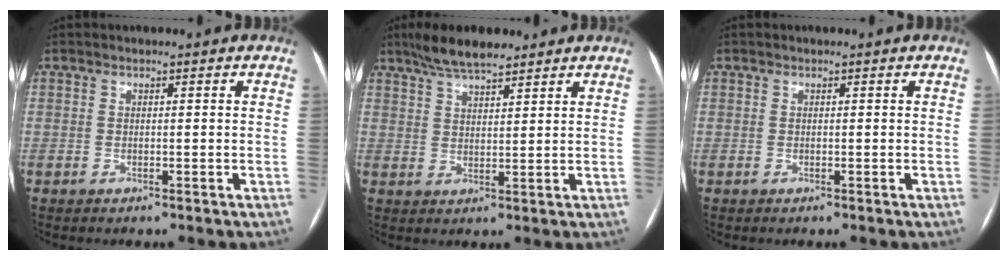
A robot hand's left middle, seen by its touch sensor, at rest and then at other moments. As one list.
[{"total": 7.2, "force": [5.8, 1.6, 3.9], "torque": [-0.074, 0.016, 0.103]}, {"total": 0.0}]